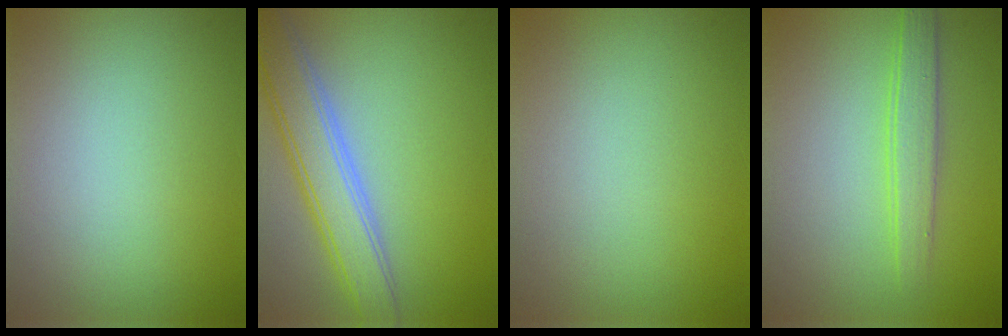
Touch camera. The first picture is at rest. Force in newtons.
{"total": 5.2, "press": 5.2, "slide": 0.2}
{"total": 0.0}
{"total": 2.2, "press": 2.2, "slide": 0.1}